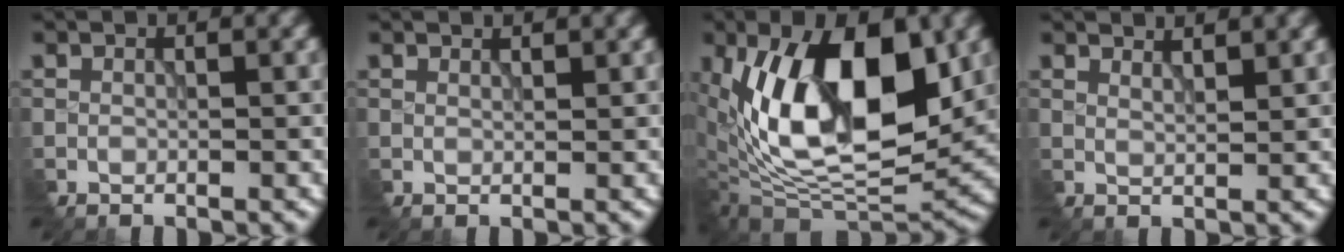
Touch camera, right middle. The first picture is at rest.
{"total": 1.1, "force": [1.0, 0.2, 0.3], "torque": [-0.004, 0.001, 0.016]}
{"total": 13.6, "force": [2.0, 6.7, 11.7], "torque": [-0.188, -0.001, 0.025]}
{"total": 2.5, "force": [2.2, 0.5, 1.0], "torque": [-0.009, 0.002, 0.034]}